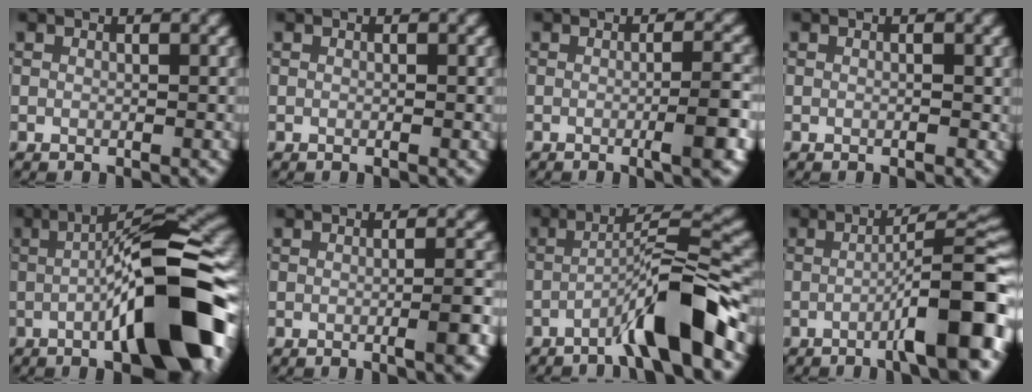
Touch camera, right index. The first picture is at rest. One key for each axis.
{"total": 0.0}
{"total": 4.1, "fx": -1.2, "fy": 0.7, "fz": 3.9, "tx": -0.051, "ty": 0.008, "tz": -0.024}
{"total": 0.5, "fx": -0.2, "fy": 0.2, "fz": 0.5, "tx": -0.008, "ty": 0.002, "tz": -0.002}
{"total": 14.4, "fx": -3.6, "fy": 3.4, "fz": 13.5, "tx": -0.178, "ty": 0.015, "tz": -0.059}
{"total": 3.0, "fx": -0.9, "fy": 0.5, "fz": 2.9, "tx": -0.034, "ty": 0.008, "tz": -0.019}
{"total": 7.8, "fx": -4.1, "fy": 0.6, "fz": 6.7, "tx": -0.107, "ty": 0.024, "tz": -0.076}
{"total": 10.2, "fx": -3.9, "fy": 1.7, "fz": 9.3, "tx": -0.118, "ty": 0.017, "tz": -0.062}